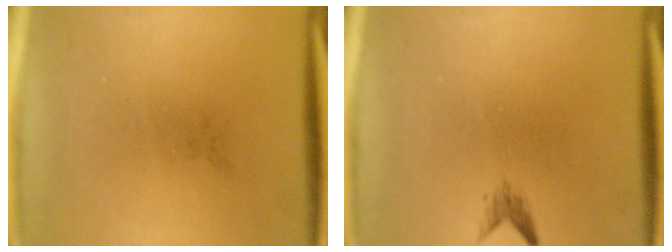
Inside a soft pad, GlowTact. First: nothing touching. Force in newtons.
{"total": 1.1}